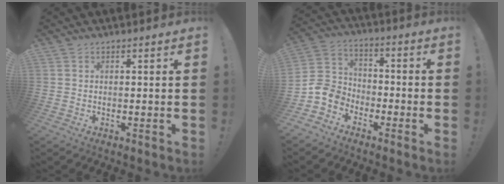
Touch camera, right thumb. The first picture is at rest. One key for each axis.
{"total": 9.7, "fx": -6.1, "fy": 7.0, "fz": 2.7, "tx": -0.051, "ty": 0.037, "tz": -0.110}